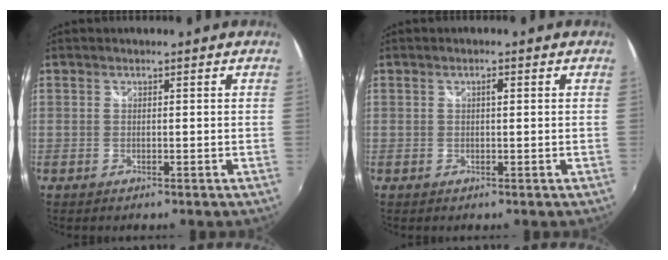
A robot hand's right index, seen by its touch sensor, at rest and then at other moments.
{"total": 1.0, "force": [0.3, 0.3, 1.0], "torque": [-0.016, 0.003, 0.002]}